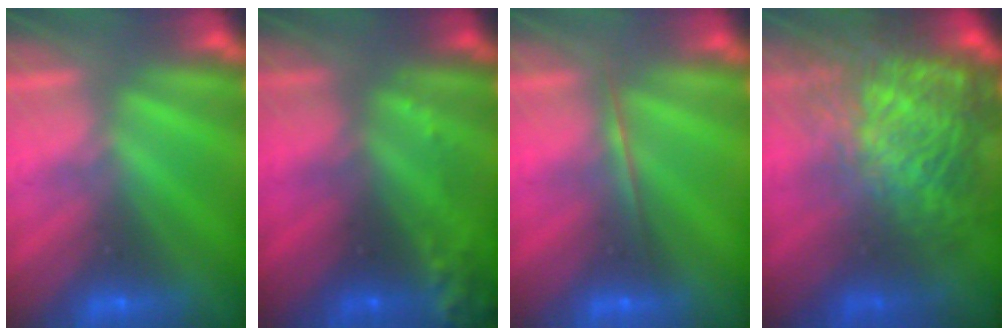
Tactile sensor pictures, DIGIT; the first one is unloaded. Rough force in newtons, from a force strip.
{"total": 9.4}
{"total": 1.7}
{"total": 7.7}